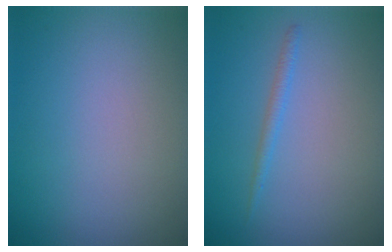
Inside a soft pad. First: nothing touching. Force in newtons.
{"total": 1.0, "press": 1.0, "slide": 0.1}